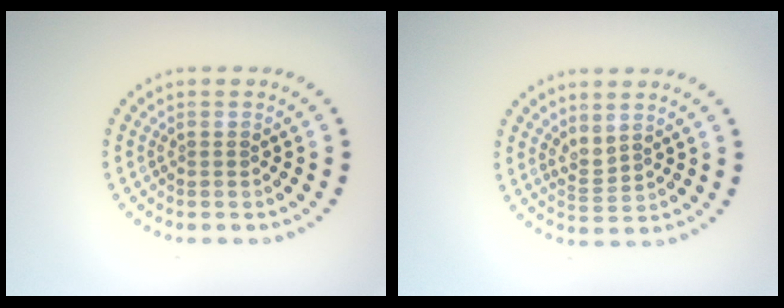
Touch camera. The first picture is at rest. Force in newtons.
{"total": 1.8, "press": 1.4, "slide": 1.2}